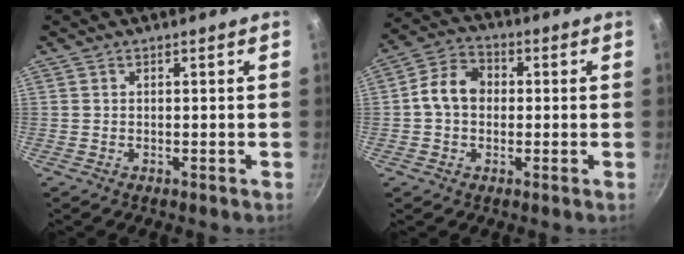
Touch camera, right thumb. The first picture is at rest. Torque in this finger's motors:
{"motor_torque": [0.87, 1.59, 0.57, -0.95, 0.03]}